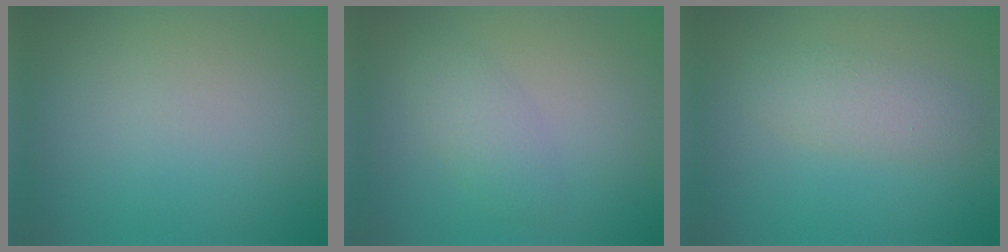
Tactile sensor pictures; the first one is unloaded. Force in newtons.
{"total": 2.3, "press": 2.3, "slide": 0.0}
{"total": 2.6, "press": 2.6, "slide": 0.1}